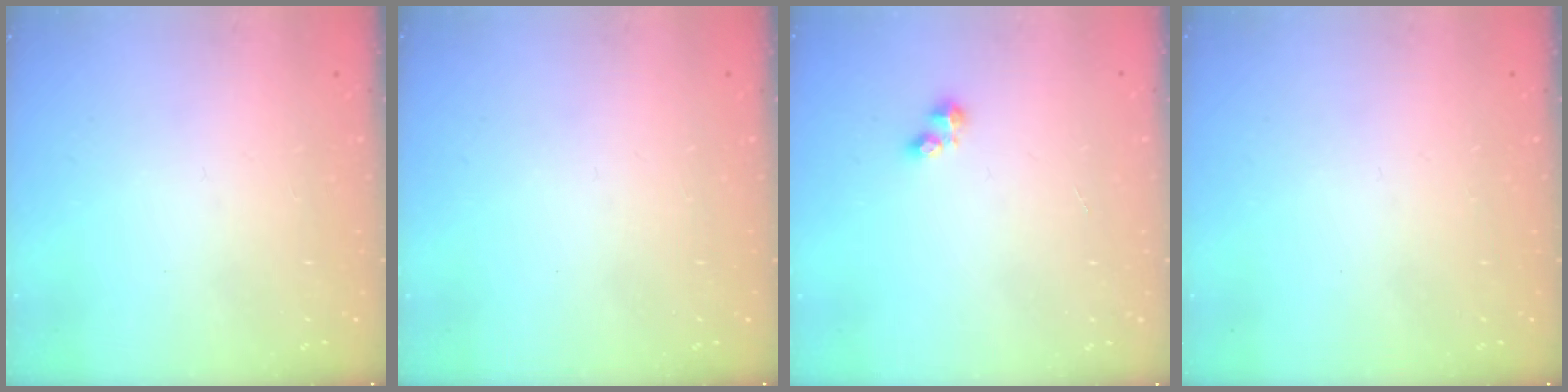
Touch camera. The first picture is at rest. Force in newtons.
{"total": 0.0}
{"total": 2.5, "press": 2.5, "slide": 0.4}
{"total": 0.0}